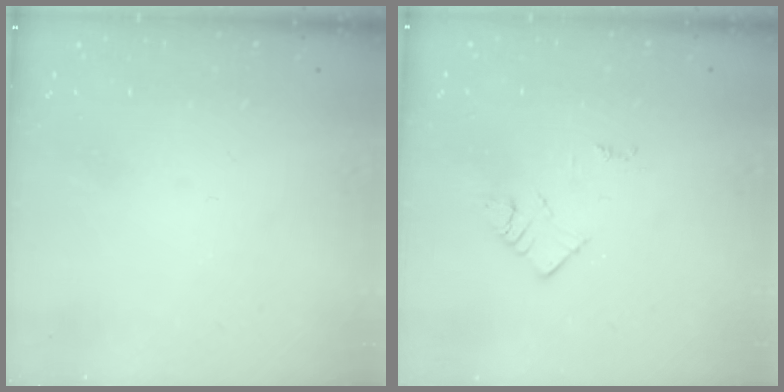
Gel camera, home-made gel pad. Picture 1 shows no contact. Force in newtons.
{"total": 3.0, "press": 3.0, "slide": 0.4}